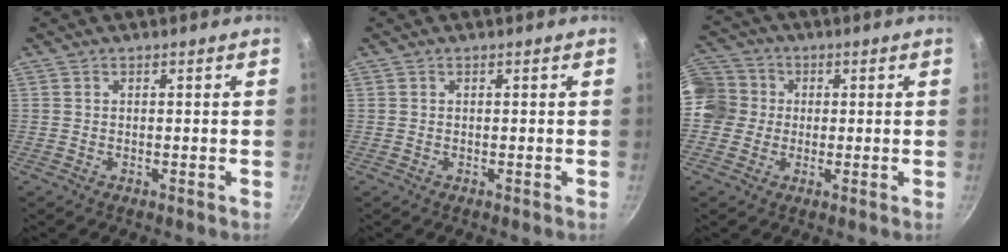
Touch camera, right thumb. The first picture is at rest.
{"total": 0.0}
{"total": 10.6, "force": [0.5, 10.0, 3.6], "torque": [-0.057, 0.020, -0.008]}